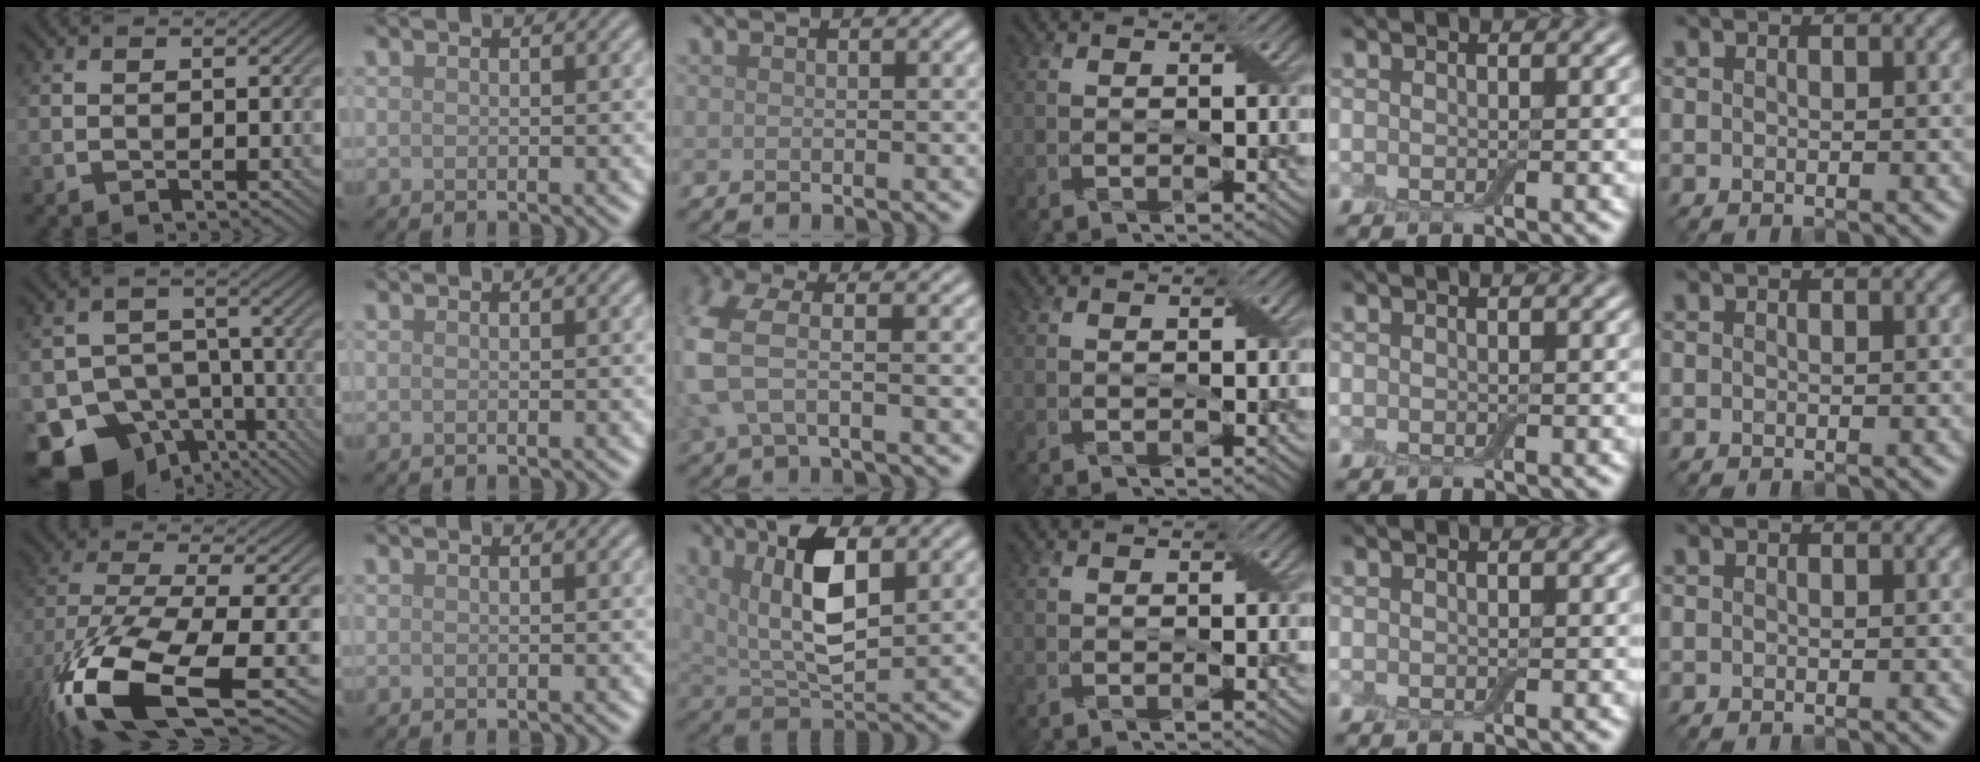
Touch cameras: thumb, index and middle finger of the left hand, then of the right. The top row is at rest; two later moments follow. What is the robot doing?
{"motion": "insert", "object": "airpods case & airpods"}